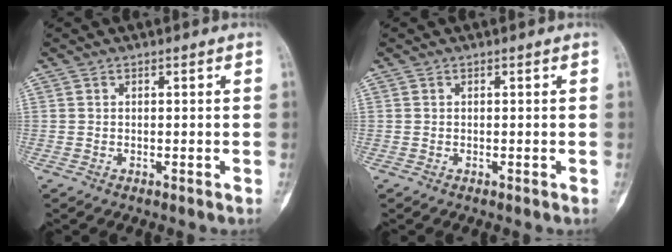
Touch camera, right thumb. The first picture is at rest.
{"total": 0.0}